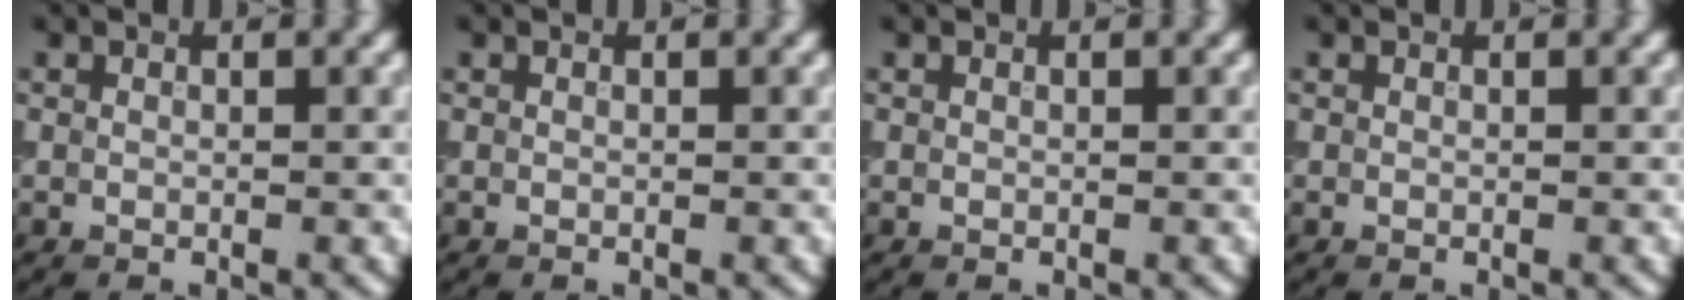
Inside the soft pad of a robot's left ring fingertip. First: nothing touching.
{"total": 0.0}
{"total": 0.0}
{"total": 0.0}